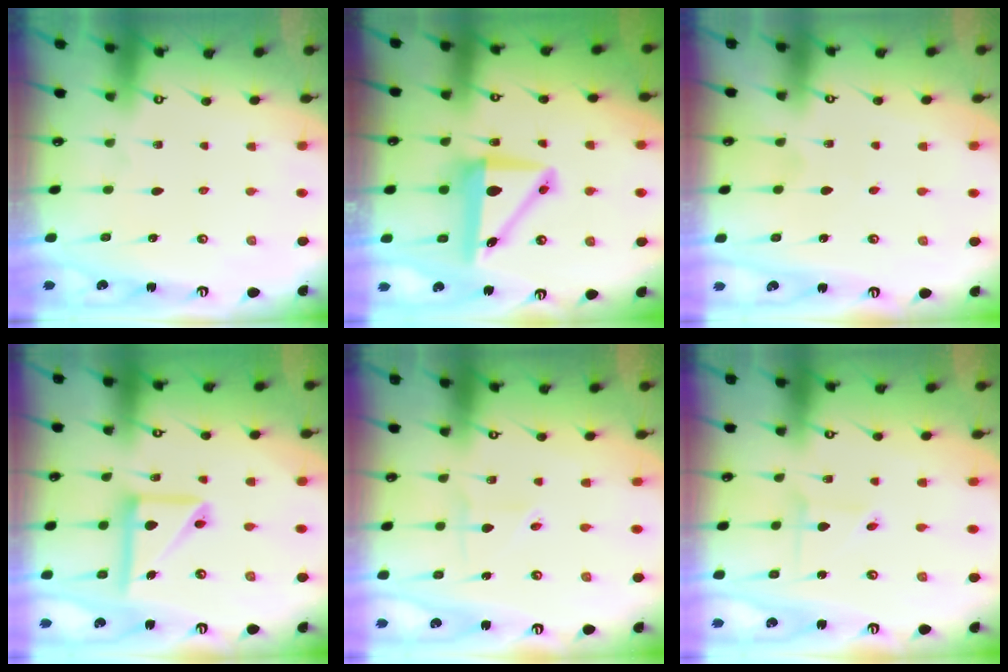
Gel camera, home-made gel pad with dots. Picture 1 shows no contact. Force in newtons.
{"total": 9.8, "press": 9.6, "slide": 2.2}
{"total": 2.5, "press": 2.5, "slide": 0.2}
{"total": 14.4, "press": 14.3, "slide": 1.9}
{"total": 2.2, "press": 2.1, "slide": 0.6}
{"total": 2.4, "press": 2.4, "slide": 0.2}